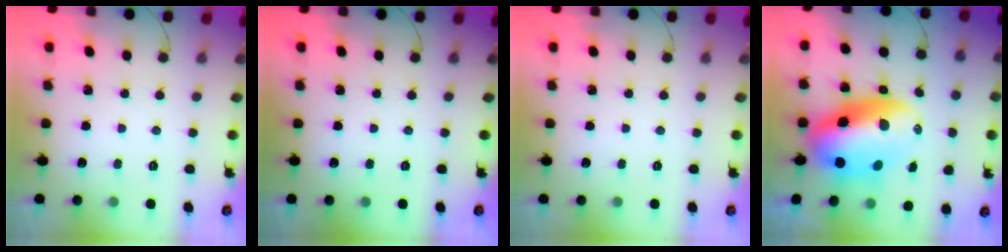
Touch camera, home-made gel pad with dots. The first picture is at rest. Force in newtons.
{"total": 0.0}
{"total": 0.0}
{"total": 15.6, "press": 15.2, "slide": 3.9}